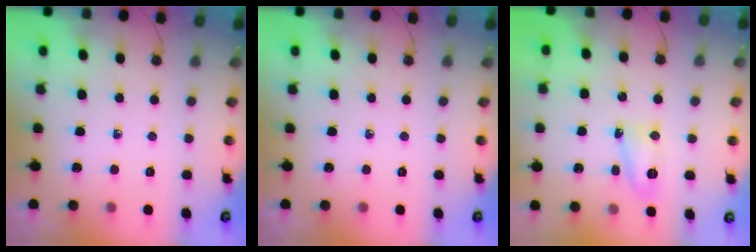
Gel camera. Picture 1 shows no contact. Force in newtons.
{"total": 0.0}
{"total": 10.6, "press": 10.6, "slide": 0.7}